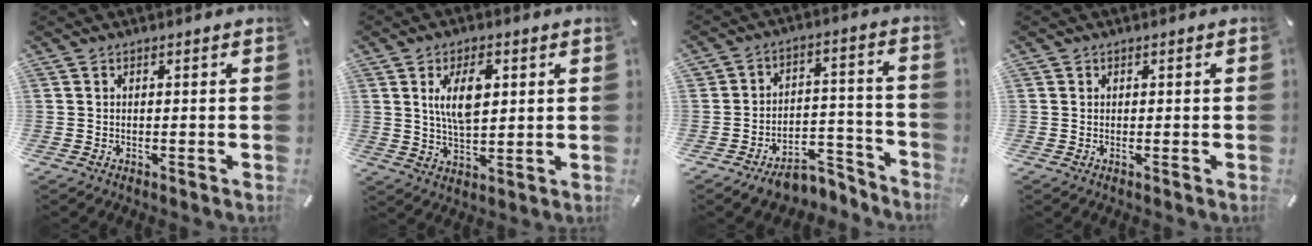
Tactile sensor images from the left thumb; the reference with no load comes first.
{"total": 9.4, "force": [2.9, 4.9, 7.5], "torque": [-0.146, -0.004, 0.043]}
{"total": 8.8, "force": [-6.1, 5.6, 3.0], "torque": [-0.026, 0.047, -0.102]}
{"total": 0.0}